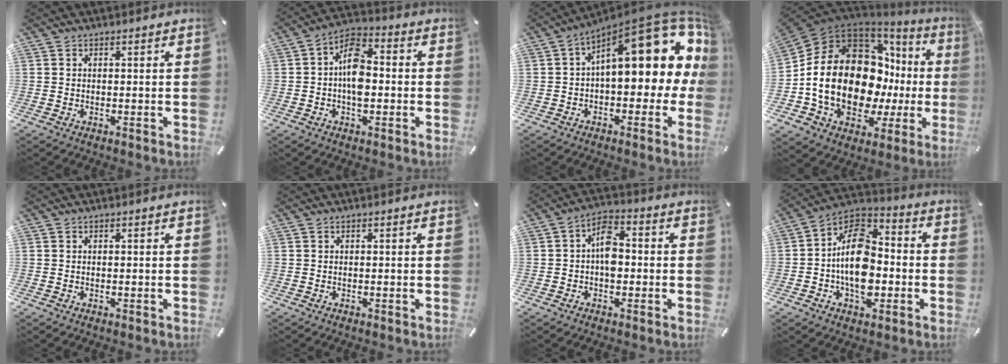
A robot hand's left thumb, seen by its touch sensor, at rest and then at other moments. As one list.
[{"total": 9.1, "force": [-1.6, 5.4, 7.2], "torque": [-0.124, 0.010, -0.029]}, {"total": 18.9, "force": [7.5, 8.2, 15.3], "torque": [-0.203, -0.058, 0.125]}, {"total": 25.7, "force": [0.3, 16.8, 19.4], "torque": [-0.374, -0.037, 0.030]}, {"total": 0.0}, {"total": 0.0}, {"total": 7.1, "force": [-1.0, 4.4, 5.4], "torque": [-0.085, 0.012, -0.021]}, {"total": 16.1, "force": [-2.9, 11.0, 11.4], "torque": [-0.212, 0.008, -0.057]}]